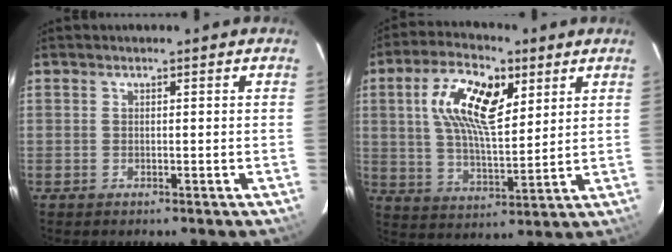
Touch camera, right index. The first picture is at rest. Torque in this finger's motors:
{"motor_torque": [0.45, 0.27, 0.74, 0.21]}